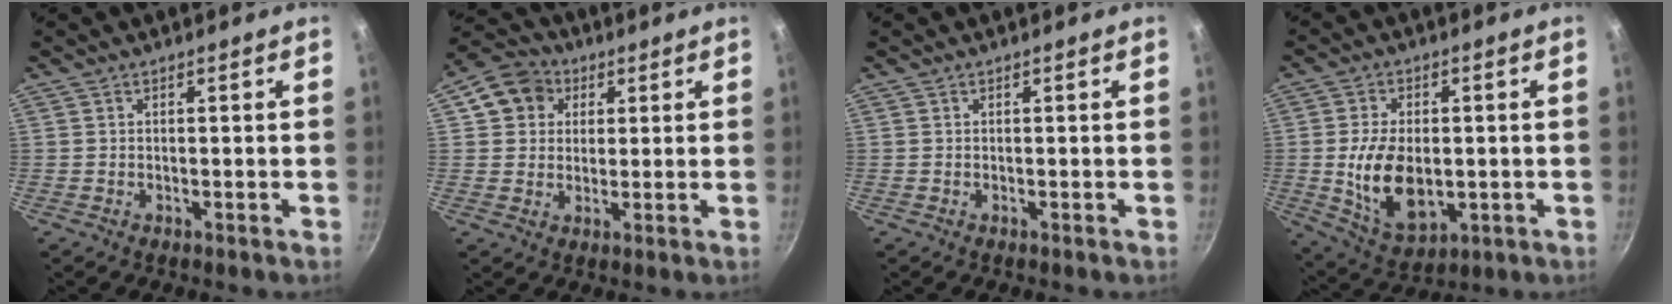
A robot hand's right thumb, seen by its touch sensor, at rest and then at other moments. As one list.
[{"total": 8.4, "force": [2.8, 7.3, 3.1], "torque": [-0.018, 0.011, 0.037]}, {"total": 0.0}, {"total": 13.2, "force": [-1.0, 8.1, 10.4], "torque": [-0.177, -0.008, -0.002]}]